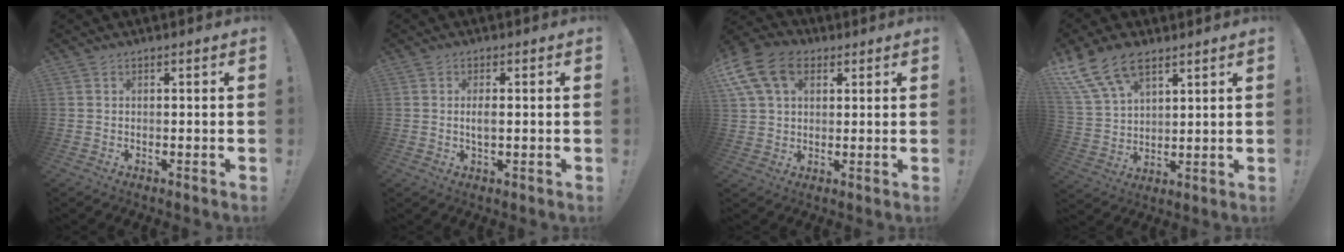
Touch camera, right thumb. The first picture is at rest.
{"total": 2.5, "force": [-0.2, 0.8, 2.3], "torque": [-0.030, -0.003, -0.007]}
{"total": 14.4, "force": [5.8, 9.9, 8.6], "torque": [-0.163, -0.015, 0.114]}
{"total": 13.8, "force": [9.0, 7.4, 7.3], "torque": [-0.148, -0.044, 0.171]}